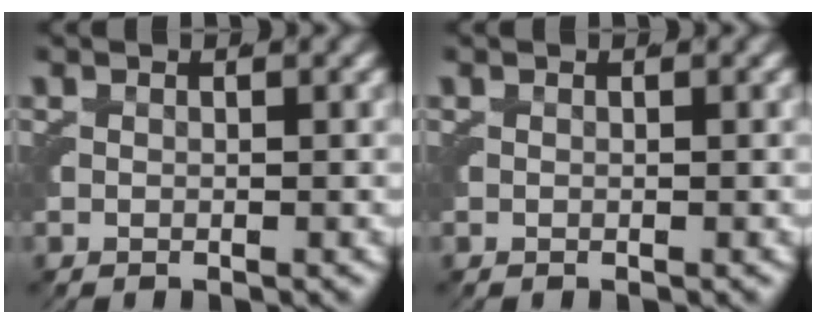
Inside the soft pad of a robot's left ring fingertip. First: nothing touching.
{"total": 0.0}